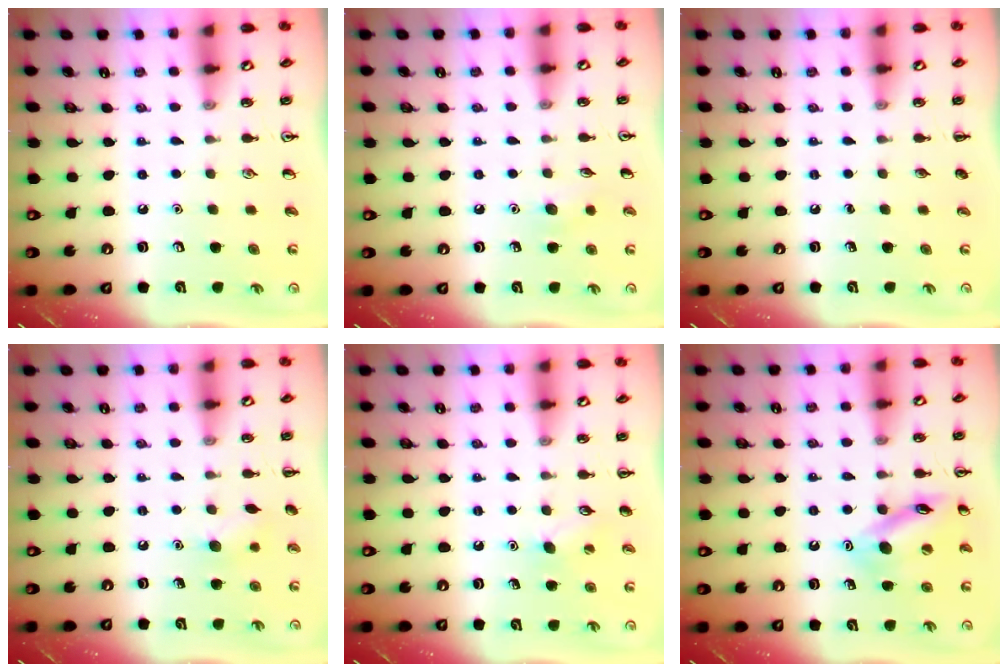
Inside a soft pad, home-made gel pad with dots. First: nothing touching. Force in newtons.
{"total": 5.4, "press": 5.2, "slide": 1.6}
{"total": 0.0}
{"total": 7.8, "press": 7.7, "slide": 1.6}
{"total": 7.2, "press": 7.1, "slide": 1.6}
{"total": 12.2, "press": 12.2, "slide": 0.9}